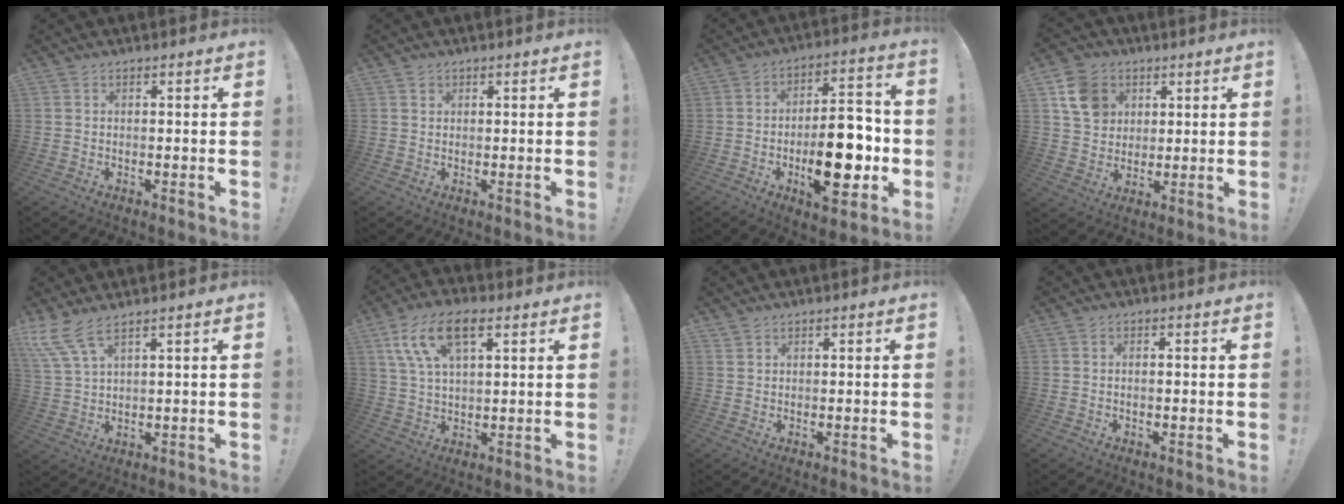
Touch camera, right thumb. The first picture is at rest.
{"total": 1.0, "force": [0.7, 0.8, 0.0], "torque": [0.004, -0.001, 0.013]}
{"total": 19.6, "force": [-4.7, 9.0, 16.8], "torque": [-0.239, 0.024, -0.067]}
{"total": 11.7, "force": [4.6, 9.7, 4.4], "torque": [-0.056, -0.015, 0.096]}
{"total": 7.2, "force": [5.2, 1.2, 4.9], "torque": [-0.114, -0.023, 0.099]}
{"total": 12.6, "force": [5.9, 5.9, 9.5], "torque": [-0.181, -0.003, 0.110]}
{"total": 1.0, "force": [0.9, 0.4, 0.3], "torque": [-0.001, -0.004, 0.016]}
{"total": 0.8, "force": [-0.2, 0.3, 0.7], "torque": [-0.013, 0.002, -0.004]}